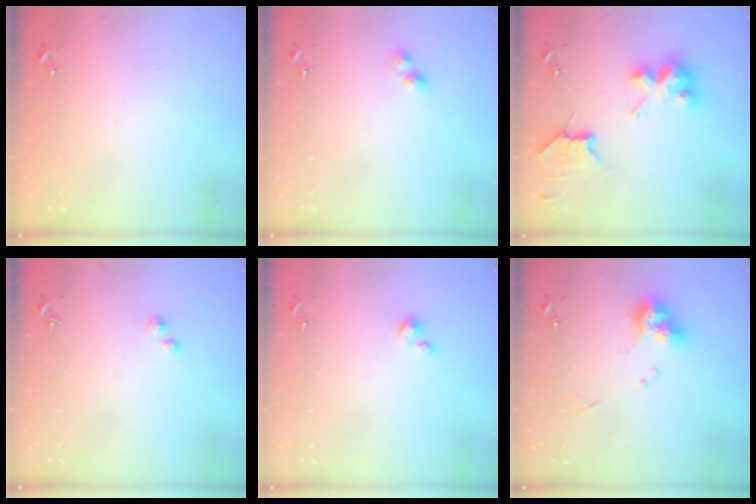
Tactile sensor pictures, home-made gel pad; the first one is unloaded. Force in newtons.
{"total": 5.1, "press": 5.1, "slide": 0.4}
{"total": 9.2, "press": 9.2, "slide": 0.6}
{"total": 1.5, "press": 1.5, "slide": 0.4}
{"total": 3.0, "press": 3.0, "slide": 0.2}
{"total": 12.2, "press": 12.2, "slide": 1.0}